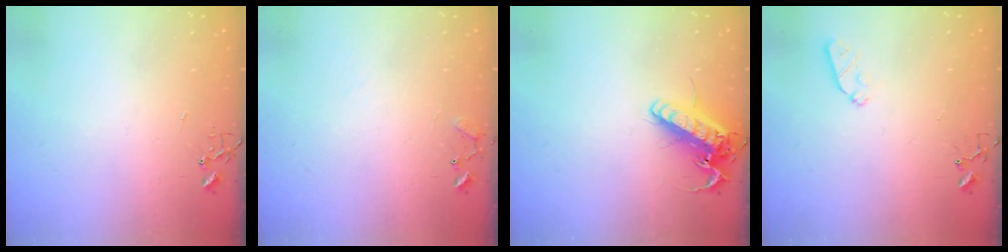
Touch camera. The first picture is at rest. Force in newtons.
{"total": 8.6, "press": 8.6, "slide": 0.5}
{"total": 16.2, "press": 16.0, "slide": 2.5}
{"total": 6.2, "press": 6.2, "slide": 0.9}